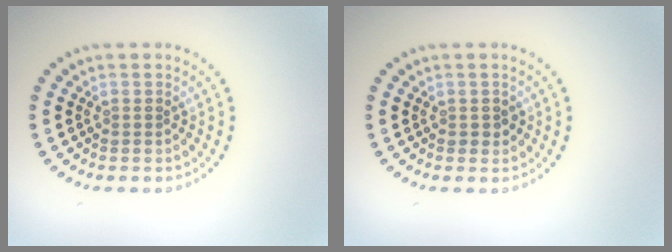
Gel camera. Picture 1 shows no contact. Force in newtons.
{"total": 0.7, "press": 0.7, "slide": 0.0}